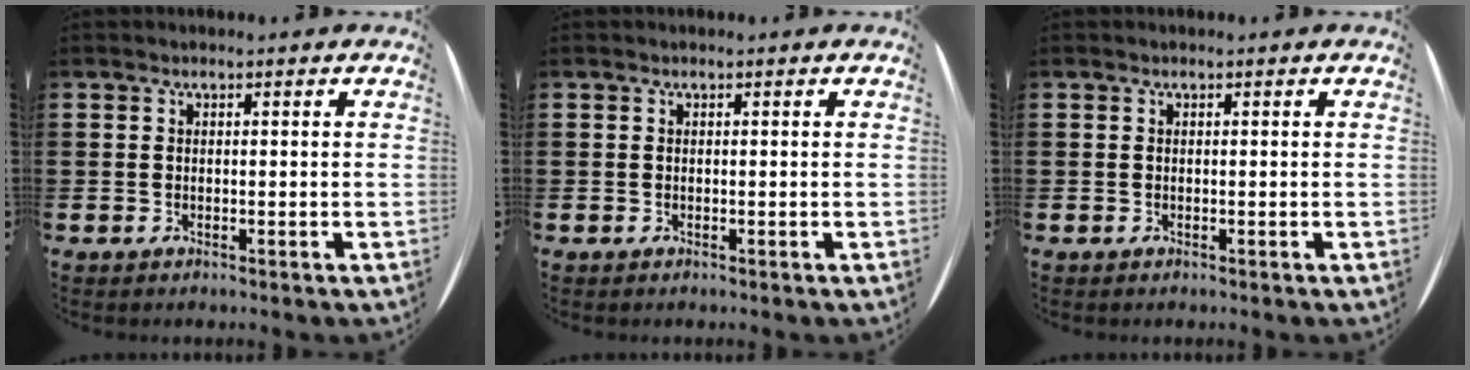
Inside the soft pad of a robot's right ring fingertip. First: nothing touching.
{"total": 0.0}
{"total": 0.0}